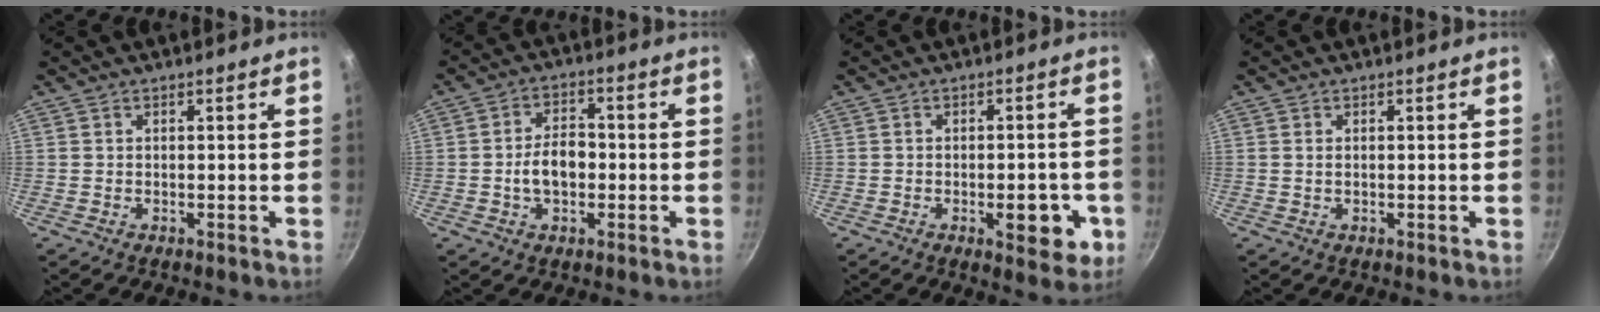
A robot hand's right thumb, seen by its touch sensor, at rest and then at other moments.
{"total": 7.2, "force": [-1.2, 4.6, 5.4], "torque": [-0.074, 0.021, -0.023]}
{"total": 8.3, "force": [-2.5, 3.8, 6.9], "torque": [-0.061, 0.009, -0.029]}
{"total": 0.7, "force": [0.1, 0.4, 0.6], "torque": [-0.012, 0.000, 0.003]}